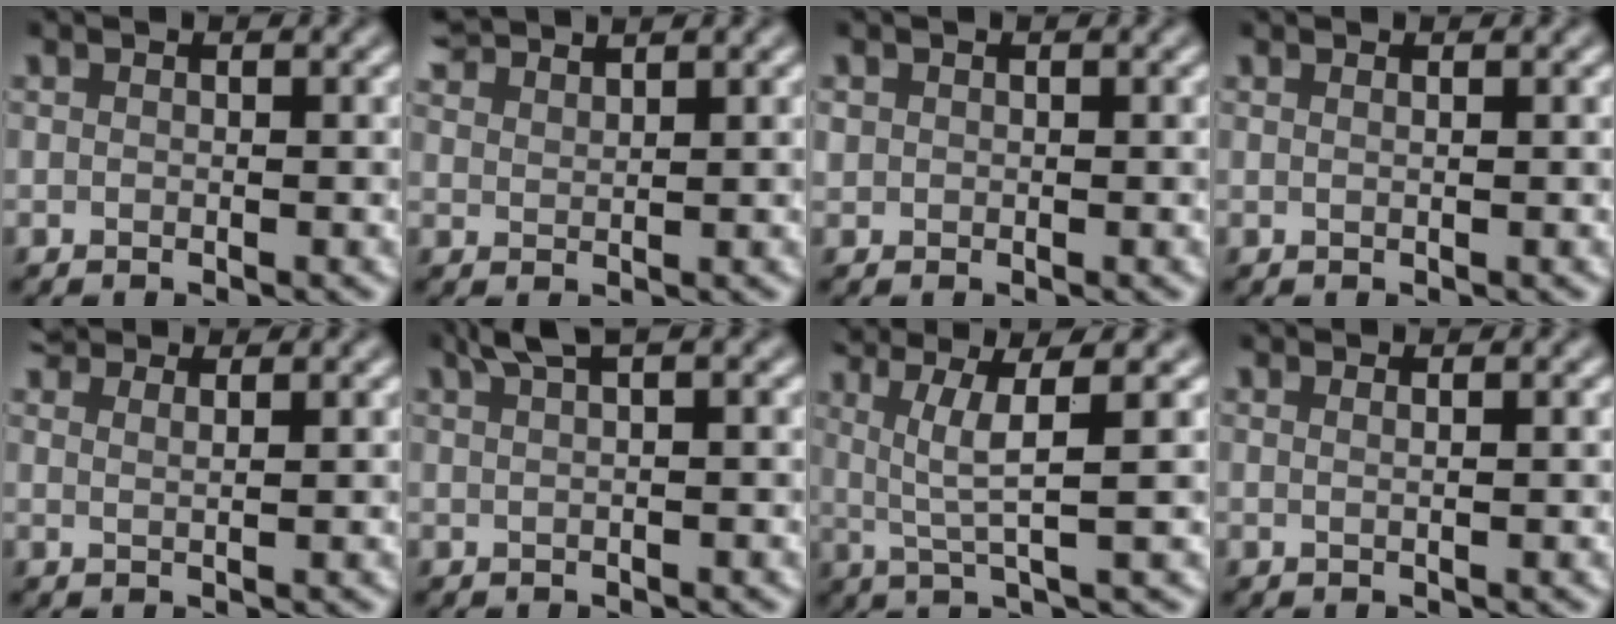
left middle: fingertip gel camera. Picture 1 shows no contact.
{"total": 2.8, "force": [2.8, 0.2, 0.6], "torque": [-0.009, 0.010, 0.055]}
{"total": 0.6, "force": [0.2, 0.5, 0.0], "torque": [0.003, -0.001, 0.004]}
{"total": 1.0, "force": [0.5, 0.5, 0.7], "torque": [-0.003, -0.004, -0.004]}
{"total": 3.6, "force": [2.9, 1.2, 1.7], "torque": [-0.014, 0.015, 0.019]}
{"total": 2.6, "force": [1.5, 0.6, 2.0], "torque": [-0.025, 0.010, 0.025]}
{"total": 5.1, "force": [1.6, 0.7, 4.9], "torque": [-0.093, 0.005, 0.032]}
{"total": 1.8, "force": [1.0, 0.8, 1.2], "torque": [0.000, -0.004, -0.009]}